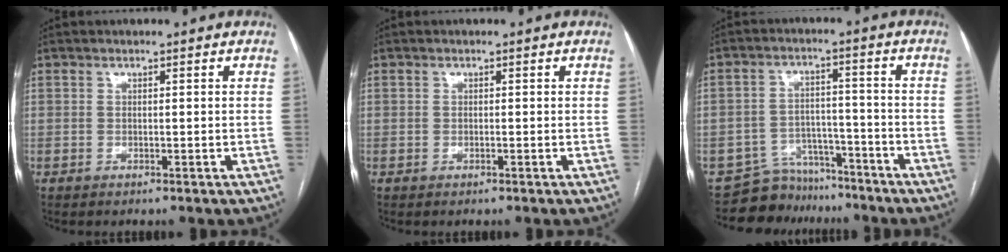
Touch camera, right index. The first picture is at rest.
{"total": 0.0}
{"total": 8.2, "force": [-7.2, 3.8, -0.5], "torque": [0.014, 0.033, -0.114]}